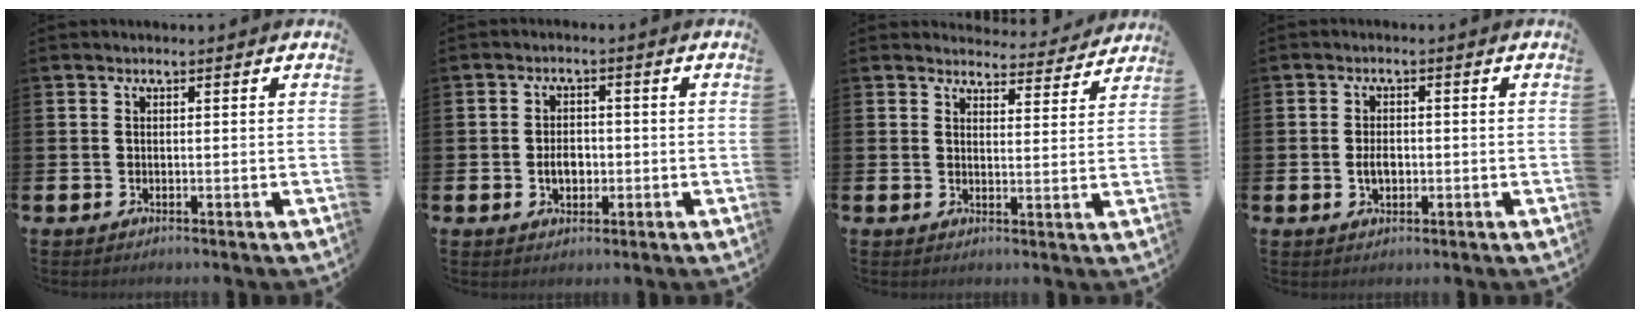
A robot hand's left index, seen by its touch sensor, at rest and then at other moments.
{"total": 3.3, "force": [-0.6, 2.3, 2.2], "torque": [-0.028, -0.002, -0.017]}
{"total": 3.8, "force": [3.7, 0.8, 0.0], "torque": [0.005, -0.031, 0.061]}
{"total": 2.6, "force": [-0.3, 1.7, 2.0], "torque": [-0.031, 0.001, -0.007]}